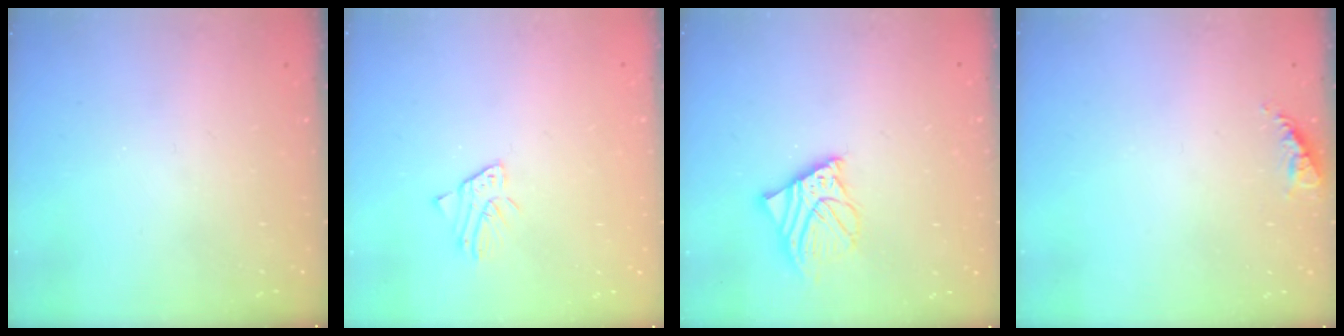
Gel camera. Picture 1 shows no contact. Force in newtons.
{"total": 1.2, "press": 1.2, "slide": 0.1}
{"total": 9.4, "press": 9.3, "slide": 1.4}
{"total": 6.0, "press": 5.9, "slide": 0.6}